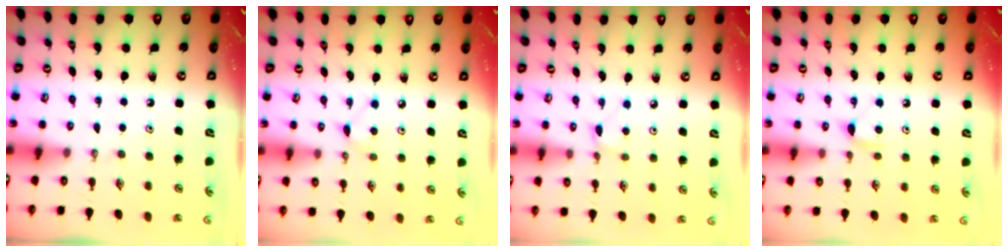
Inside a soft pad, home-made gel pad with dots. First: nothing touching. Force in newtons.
{"total": 4.1, "press": 4.0, "slide": 0.6}
{"total": 2.1, "press": 2.1, "slide": 0.2}
{"total": 6.1, "press": 6.0, "slide": 0.8}